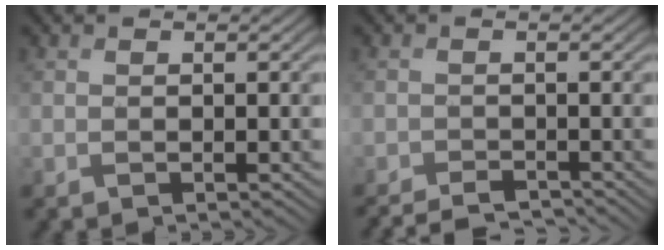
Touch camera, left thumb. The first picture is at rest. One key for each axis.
{"total": 3.9, "fx": -3.6, "fy": 1.0, "fz": 1.1, "tx": -0.013, "ty": -0.009, "tz": -0.069}